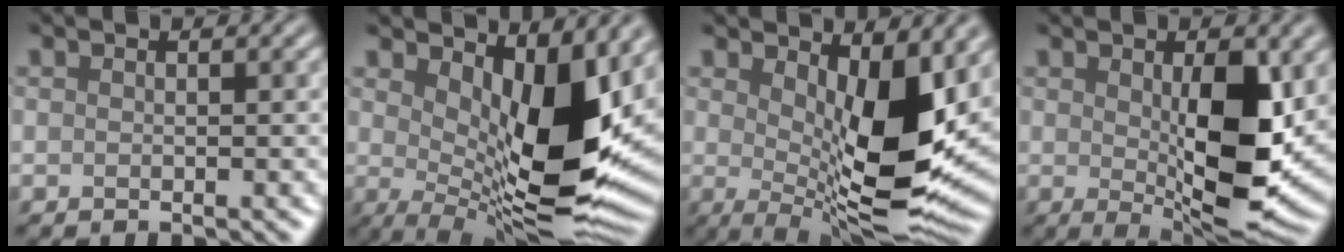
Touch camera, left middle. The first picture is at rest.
{"total": 12.0, "force": [2.1, 4.9, 10.7], "torque": [-0.158, -0.023, 0.046]}
{"total": 11.0, "force": [1.6, 3.9, 10.2], "torque": [-0.149, -0.024, 0.032]}
{"total": 8.7, "force": [0.4, 3.1, 8.1], "torque": [-0.128, -0.014, 0.018]}